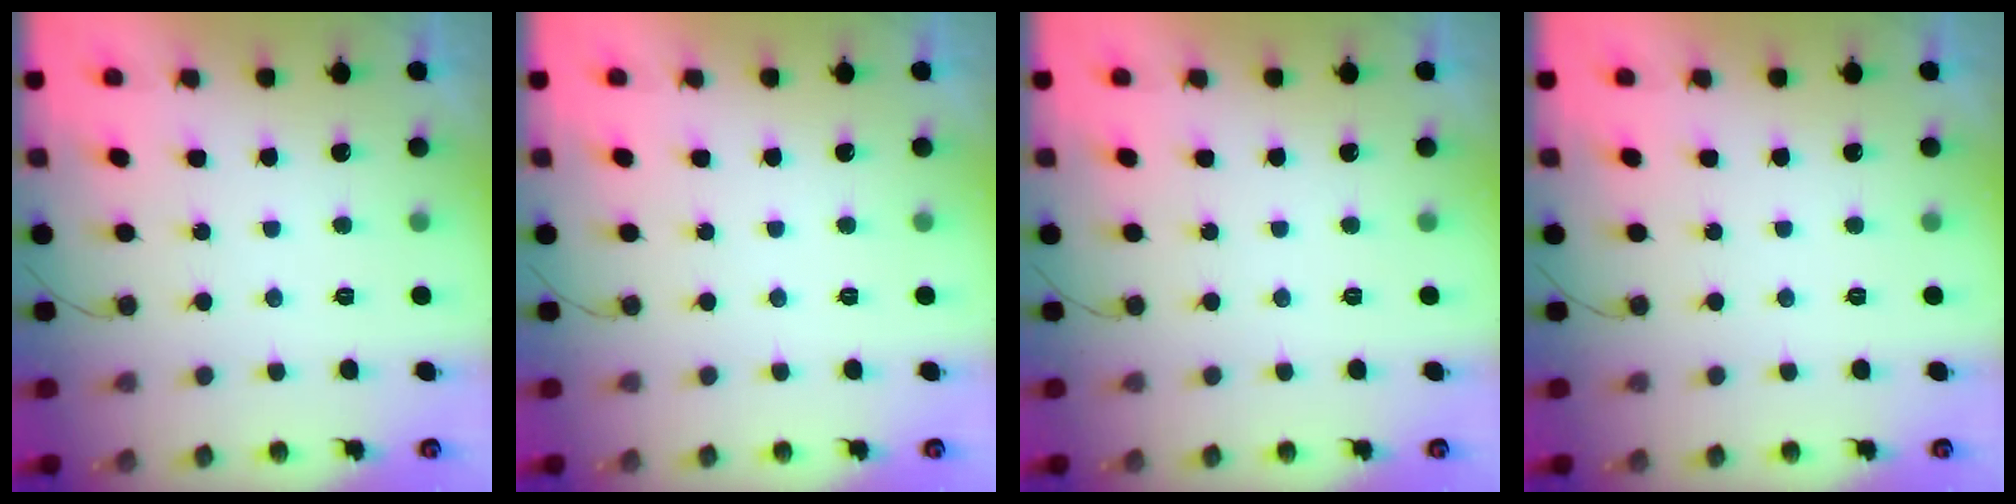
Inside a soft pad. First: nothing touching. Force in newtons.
{"total": 0.0}
{"total": 0.0}
{"total": 0.0}